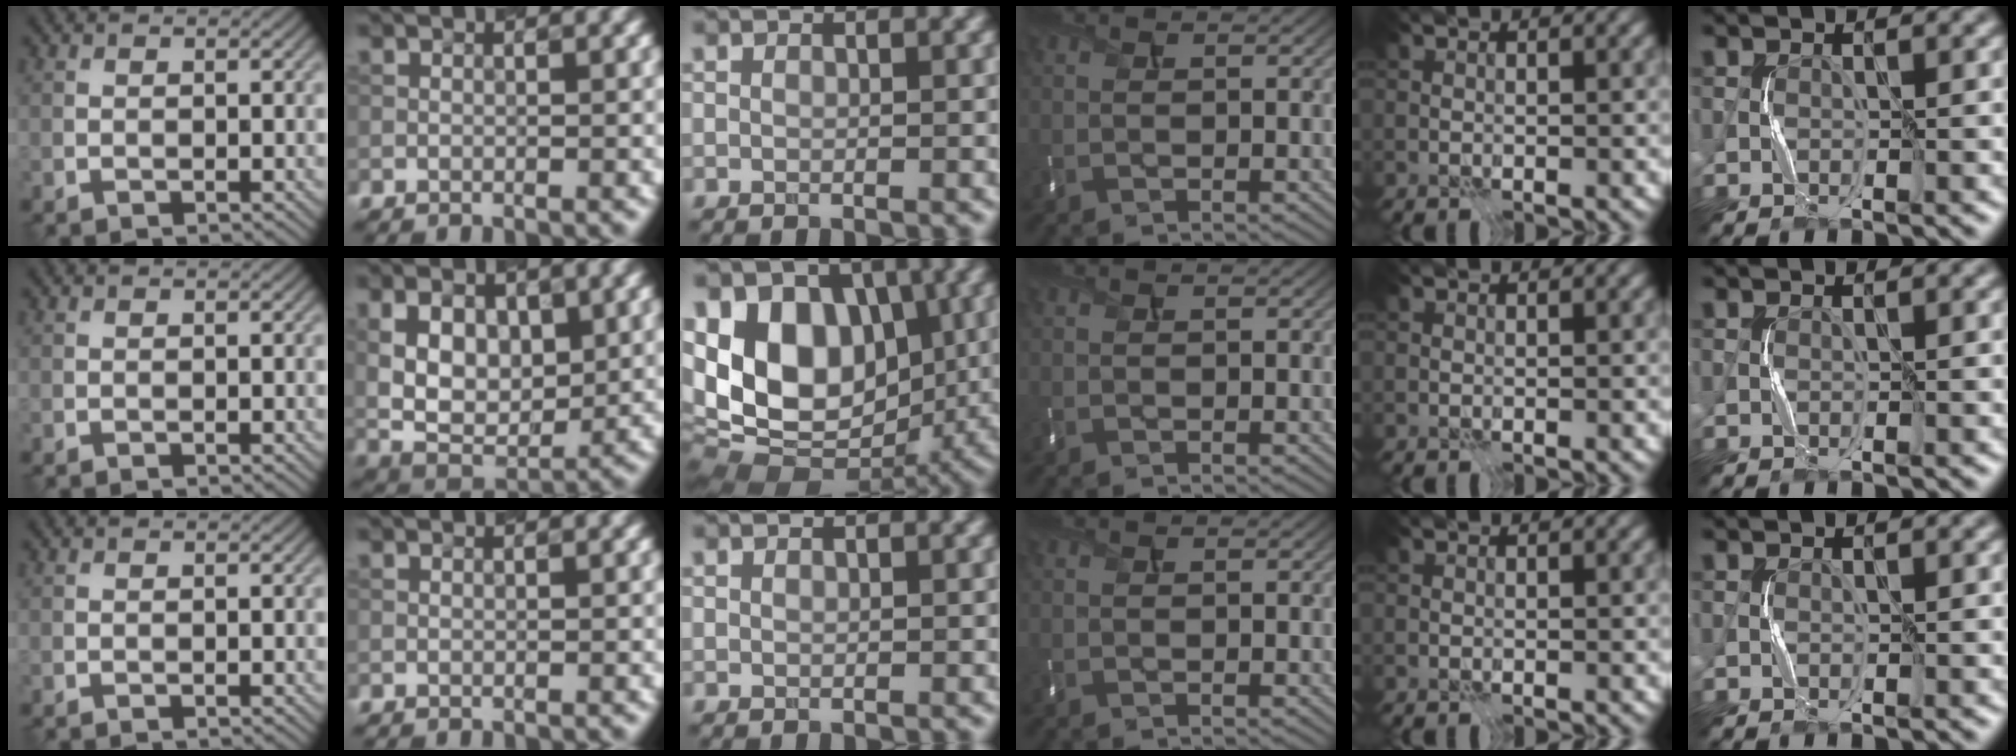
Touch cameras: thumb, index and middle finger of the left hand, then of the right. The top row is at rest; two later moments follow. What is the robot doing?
{"motion": "press", "object": "memory foam"}